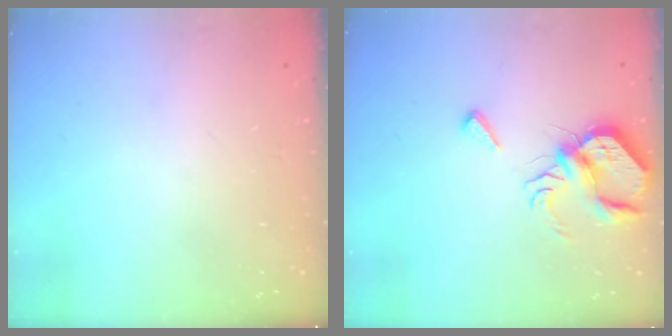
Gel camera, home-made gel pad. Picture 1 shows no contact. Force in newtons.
{"total": 7.9, "press": 7.9, "slide": 0.7}